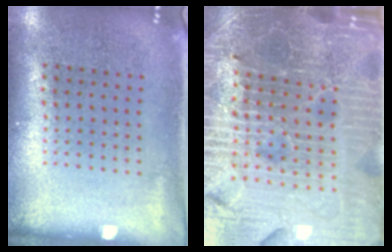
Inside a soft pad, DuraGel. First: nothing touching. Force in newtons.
{"total": 5.9, "press": 5.4, "slide": 2.3}